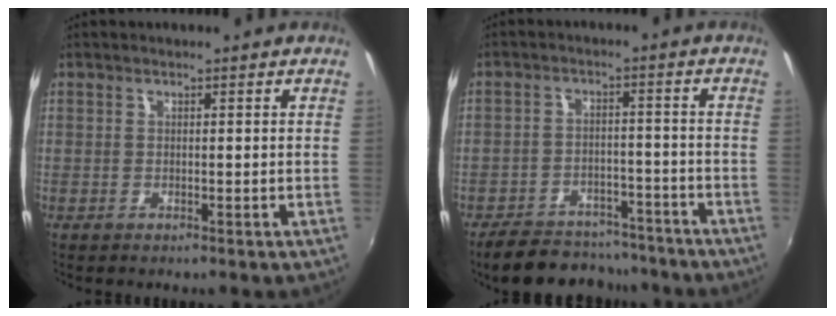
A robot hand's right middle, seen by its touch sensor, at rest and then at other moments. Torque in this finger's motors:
{"motor_torque": [1.12, -1.02, 0.24, 0.21]}